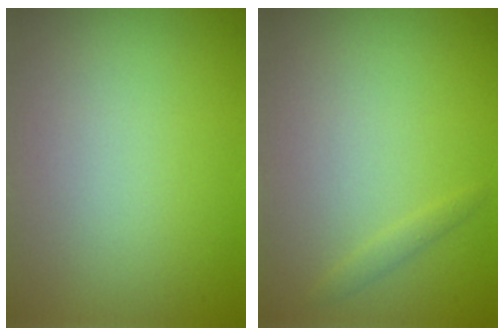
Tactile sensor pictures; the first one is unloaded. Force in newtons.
{"total": 0.8, "press": 0.8, "slide": 0.1}